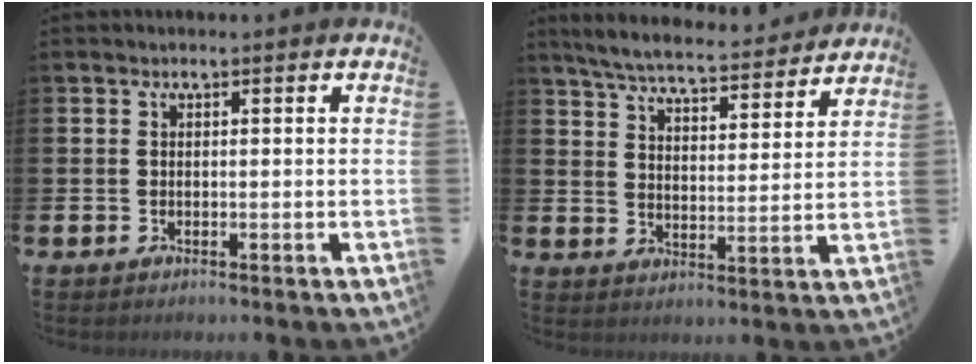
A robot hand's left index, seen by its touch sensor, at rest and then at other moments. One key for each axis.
{"total": 6.4, "fx": 6.1, "fy": 0.7, "fz": 1.5, "tx": -0.056, "ty": -0.040, "tz": 0.107}